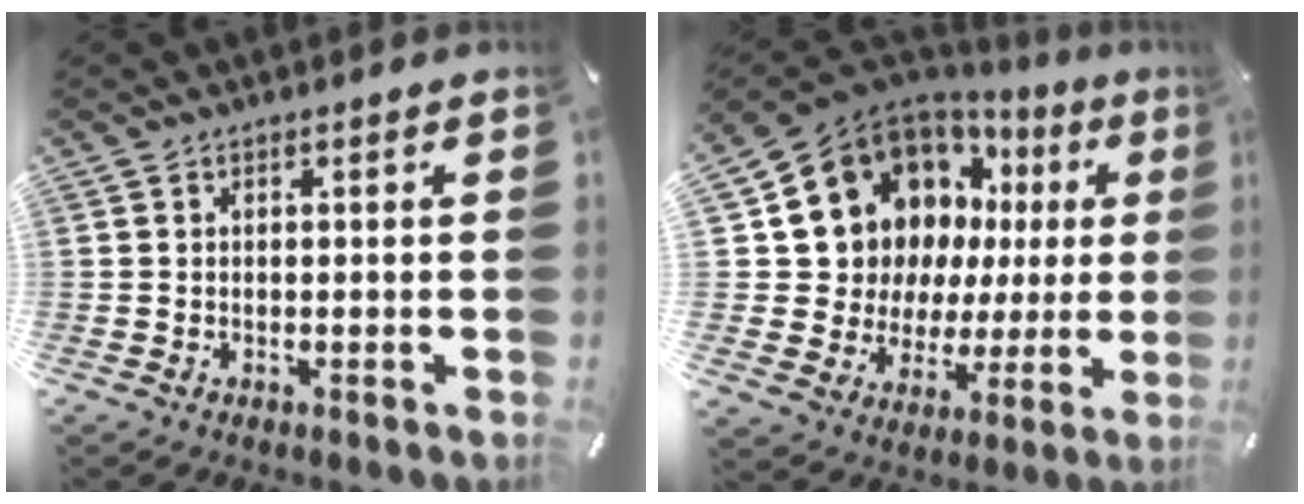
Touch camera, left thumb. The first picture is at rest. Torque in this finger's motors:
{"motor_torque": [2.34, 2.67, 1.52, -1.26, 0.52]}